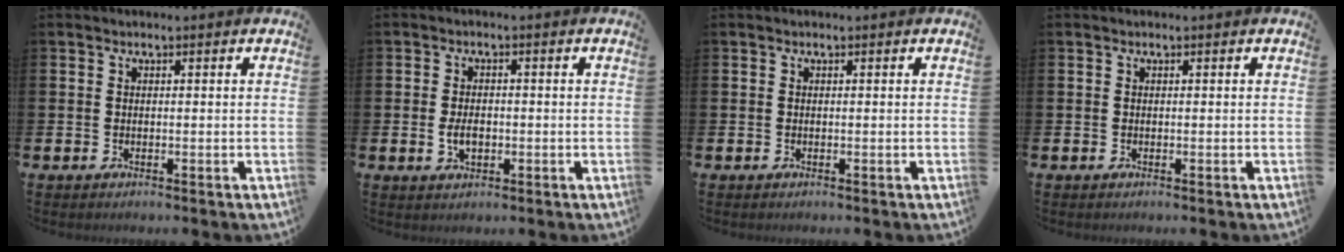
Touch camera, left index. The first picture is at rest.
{"total": 2.7, "force": [-0.4, 1.7, 2.1], "torque": [-0.030, 0.000, -0.010]}
{"total": 0.0}
{"total": 0.0}